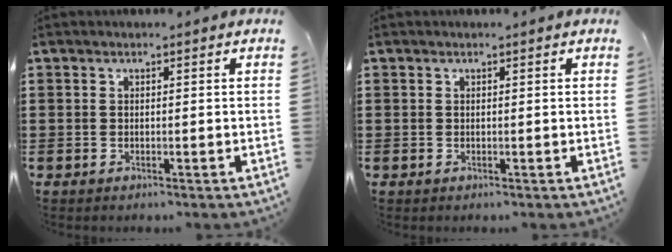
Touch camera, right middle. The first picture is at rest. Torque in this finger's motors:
{"motor_torque": [0.00, 0.00, 0.00, -0.01]}